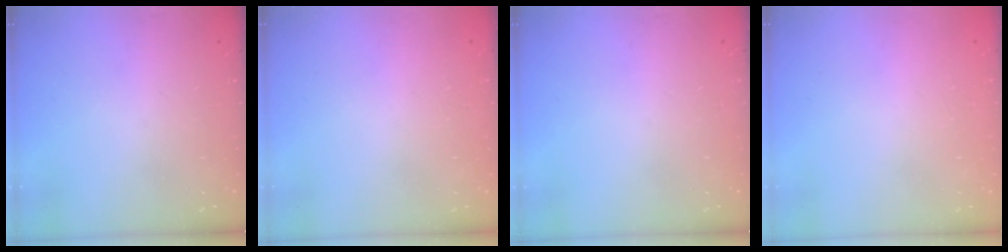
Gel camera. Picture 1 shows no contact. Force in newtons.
{"total": 2.0, "press": 2.0, "slide": 0.1}
{"total": 0.0}
{"total": 2.0, "press": 2.0, "slide": 0.1}